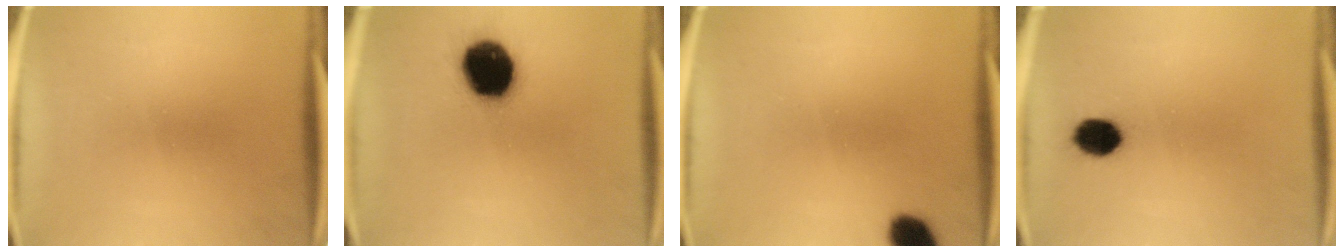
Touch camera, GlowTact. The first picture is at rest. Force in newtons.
{"total": 18.4}
{"total": 5.7}
{"total": 5.7}